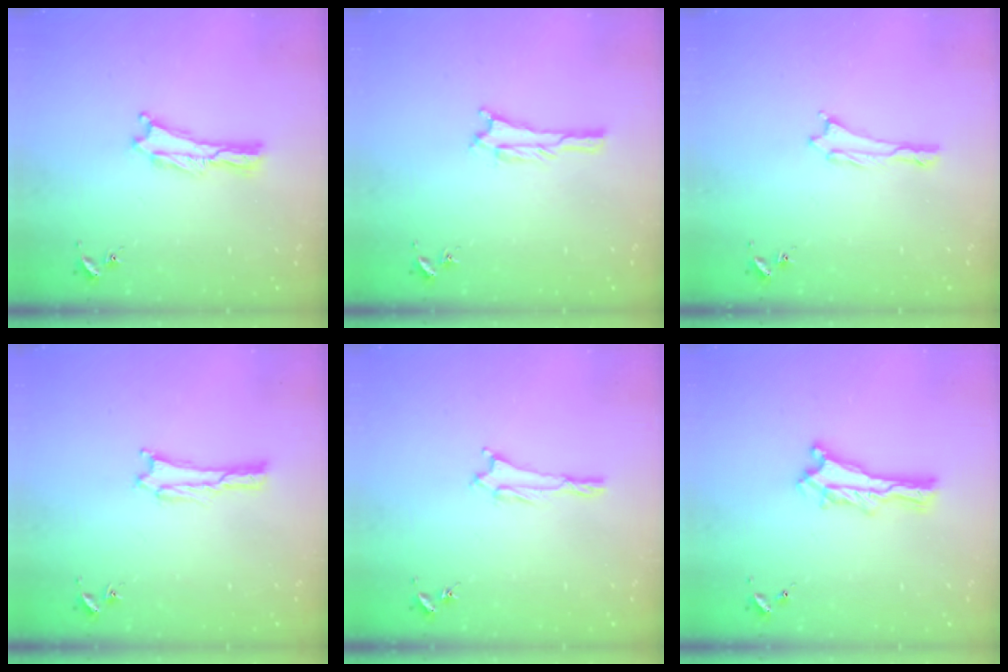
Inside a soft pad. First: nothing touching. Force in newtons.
{"total": 0.6, "press": 0.6, "slide": 0.1}
{"total": 0.6, "press": 0.5, "slide": 0.2}
{"total": 1.7, "press": 1.7, "slide": 0.1}
{"total": 1.0, "press": 0.9, "slide": 0.2}
{"total": 1.2, "press": 1.2, "slide": 0.2}